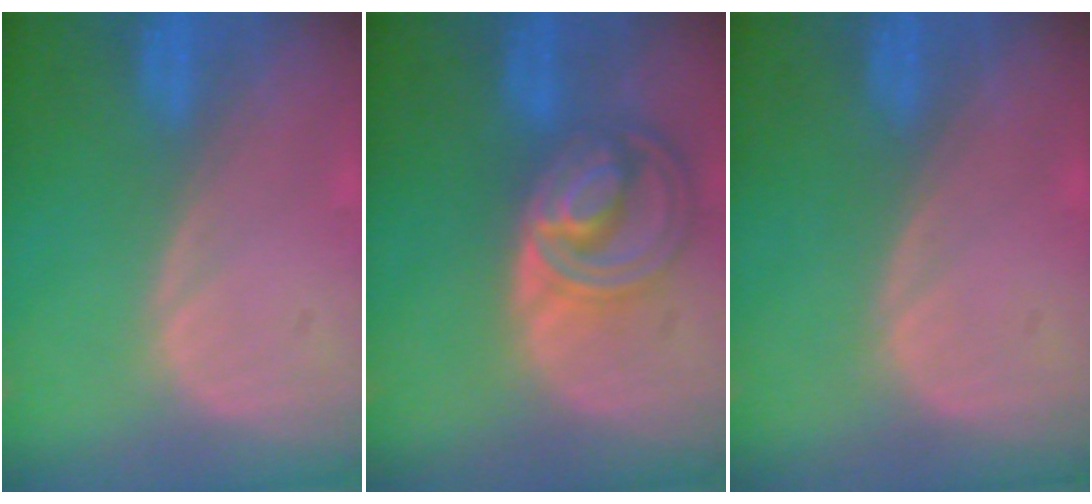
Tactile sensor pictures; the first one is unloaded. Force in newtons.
{"total": 8.6, "press": 7.4, "slide": 4.4}
{"total": 0.6, "press": 0.0, "slide": 0.6}